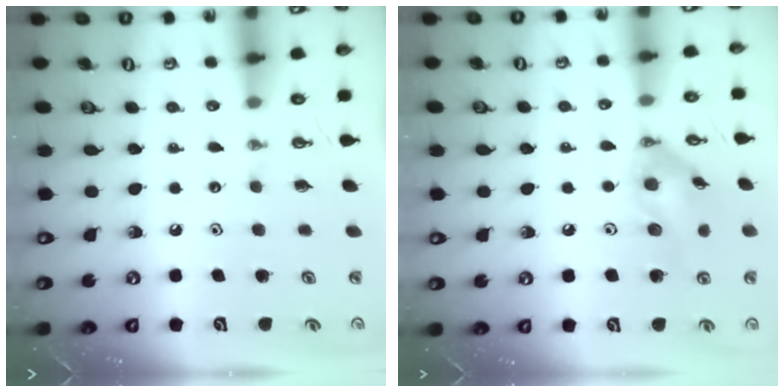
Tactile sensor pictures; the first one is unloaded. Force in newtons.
{"total": 12.2, "press": 12.0, "slide": 2.0}